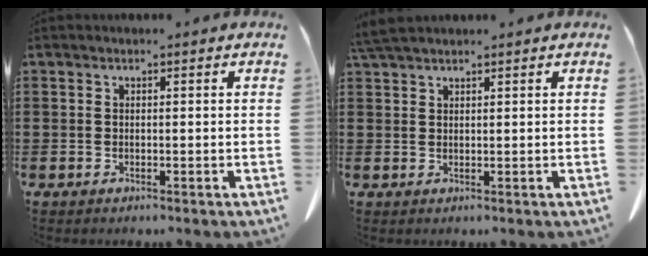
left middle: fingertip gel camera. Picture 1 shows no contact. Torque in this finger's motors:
{"motor_torque": [1.53, 0.62, 0.03, 0.04]}